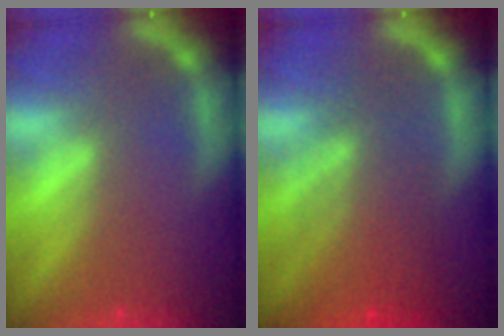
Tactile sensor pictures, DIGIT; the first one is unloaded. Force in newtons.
{"total": 6.5}